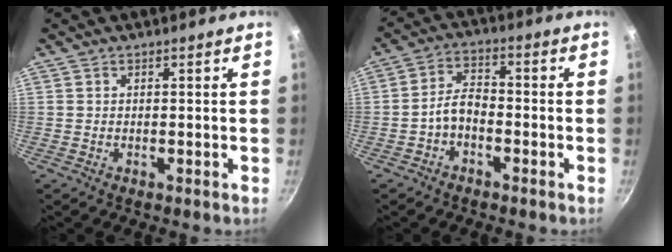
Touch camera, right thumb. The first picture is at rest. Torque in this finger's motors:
{"motor_torque": [0.28, -0.17, -0.26, 0.09, 0.01]}